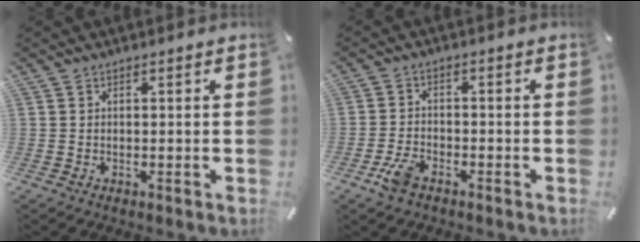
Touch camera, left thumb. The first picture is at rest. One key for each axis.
{"total": 5.0, "fx": -3.2, "fy": 2.7, "fz": 2.9, "tx": -0.070, "ty": 0.011, "tz": -0.063}